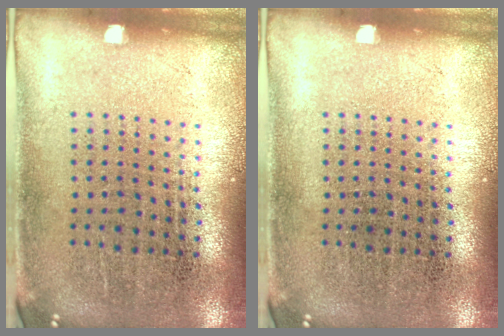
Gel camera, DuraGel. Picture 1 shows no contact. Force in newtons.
{"total": 0.0}